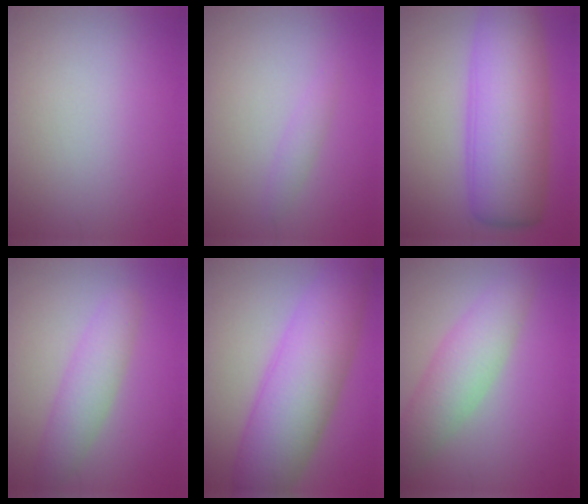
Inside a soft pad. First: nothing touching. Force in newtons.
{"total": 1.1, "press": 1.1, "slide": 0.0}
{"total": 11.5, "press": 11.5, "slide": 0.3}
{"total": 3.5, "press": 3.5, "slide": 0.0}
{"total": 9.6, "press": 9.6, "slide": 0.0}
{"total": 4.7, "press": 4.7, "slide": 0.3}